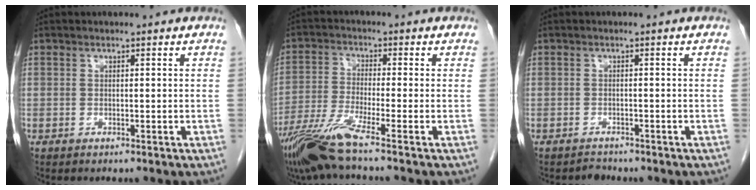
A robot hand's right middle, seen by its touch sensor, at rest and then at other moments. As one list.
[{"total": 8.5, "force": [-6.2, -1.2, 5.7], "torque": [-0.117, -0.031, -0.120]}, {"total": 1.2, "force": [-1.1, 0.3, -0.3], "torque": [0.004, -0.003, -0.017]}]